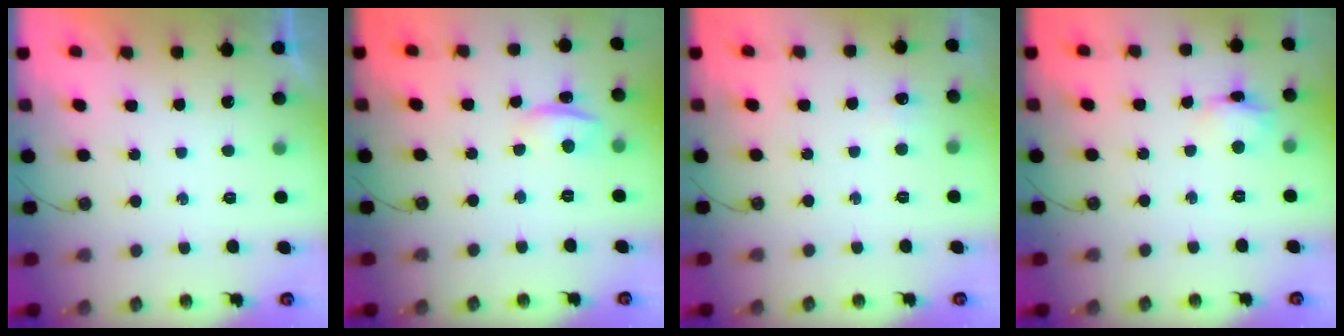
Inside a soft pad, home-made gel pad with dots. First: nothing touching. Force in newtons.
{"total": 2.0, "press": 1.5, "slide": 1.3}
{"total": 4.4, "press": 4.3, "slide": 0.6}
{"total": 6.6, "press": 6.6, "slide": 0.5}